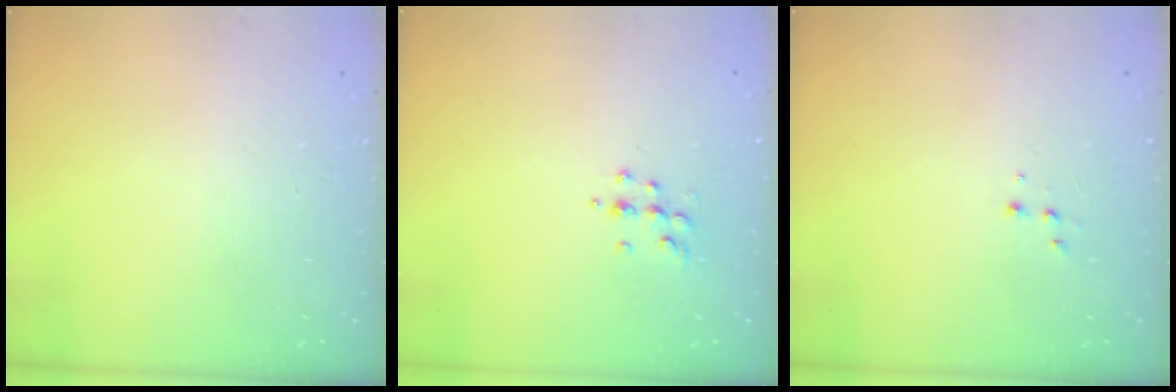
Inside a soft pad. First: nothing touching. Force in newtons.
{"total": 4.8, "press": 4.7, "slide": 0.5}
{"total": 1.9, "press": 1.9, "slide": 0.2}